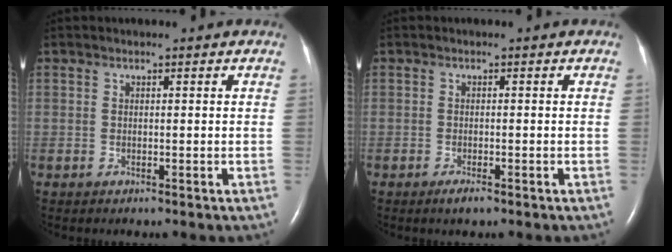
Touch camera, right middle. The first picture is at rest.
{"total": 1.6, "force": [-1.1, 0.3, 1.1], "torque": [-0.027, -0.004, -0.018]}